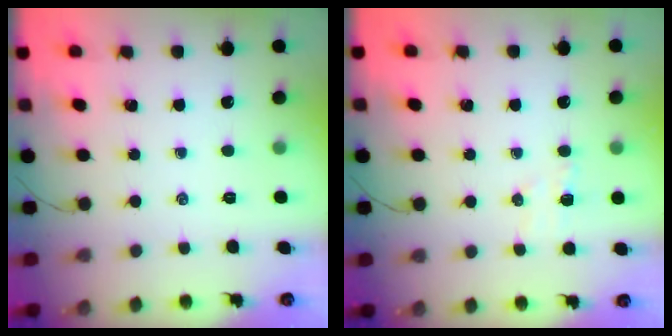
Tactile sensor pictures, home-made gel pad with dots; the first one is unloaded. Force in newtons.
{"total": 4.8, "press": 4.6, "slide": 1.3}